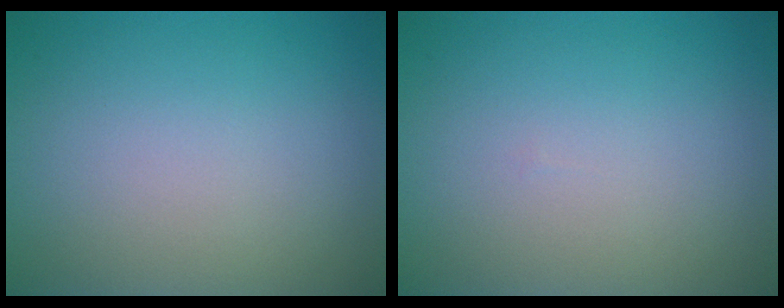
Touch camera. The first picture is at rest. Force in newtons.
{"total": 0.0}